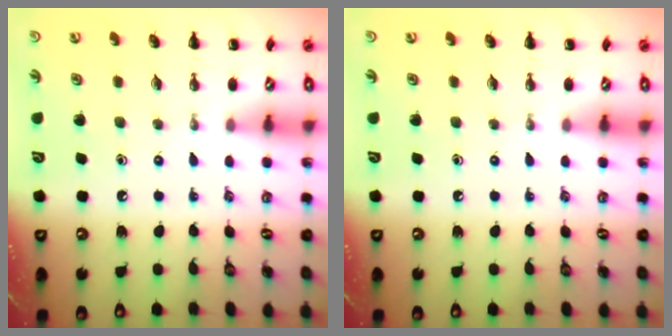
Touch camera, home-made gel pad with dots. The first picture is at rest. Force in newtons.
{"total": 0.0}